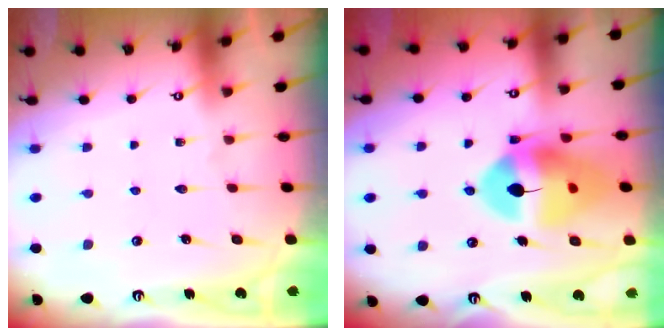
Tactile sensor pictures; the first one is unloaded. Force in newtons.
{"total": 15.2, "press": 15.1, "slide": 2.1}